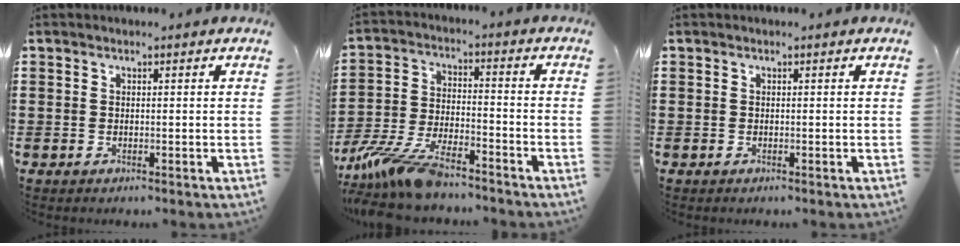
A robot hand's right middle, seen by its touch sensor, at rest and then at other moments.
{"total": 9.9, "force": [-8.5, 1.7, 4.7], "torque": [-0.107, 0.010, -0.169]}
{"total": 0.0}